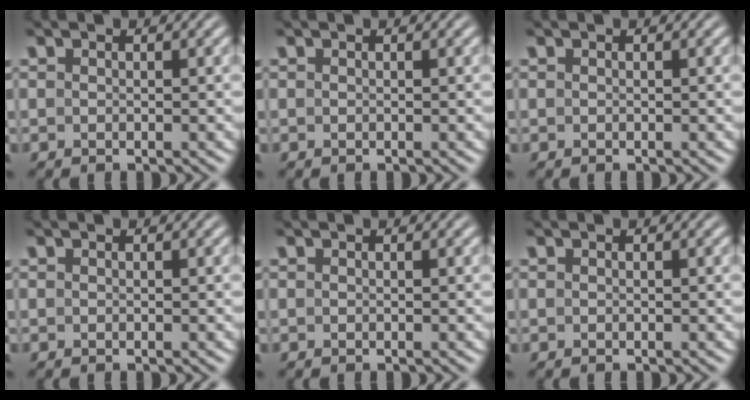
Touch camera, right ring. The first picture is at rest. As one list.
[{"total": 0.0}, {"total": 0.0}, {"total": 0.0}, {"total": 0.0}, {"total": 0.0}]